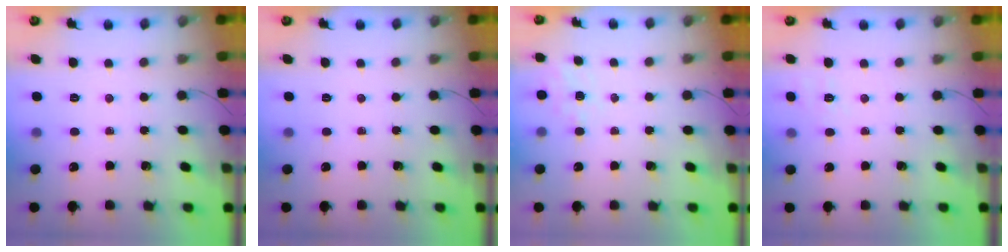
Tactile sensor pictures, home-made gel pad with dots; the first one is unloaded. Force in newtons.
{"total": 0.0}
{"total": 5.1, "press": 4.8, "slide": 1.6}
{"total": 3.7, "press": 3.1, "slide": 2.0}